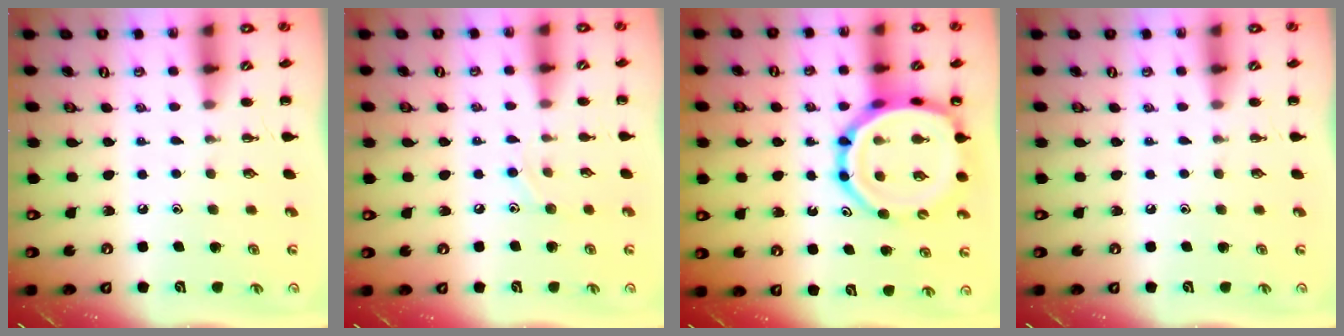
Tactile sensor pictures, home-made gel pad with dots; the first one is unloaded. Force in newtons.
{"total": 6.1, "press": 5.8, "slide": 1.8}
{"total": 17.1, "press": 16.7, "slide": 3.6}
{"total": 0.0}